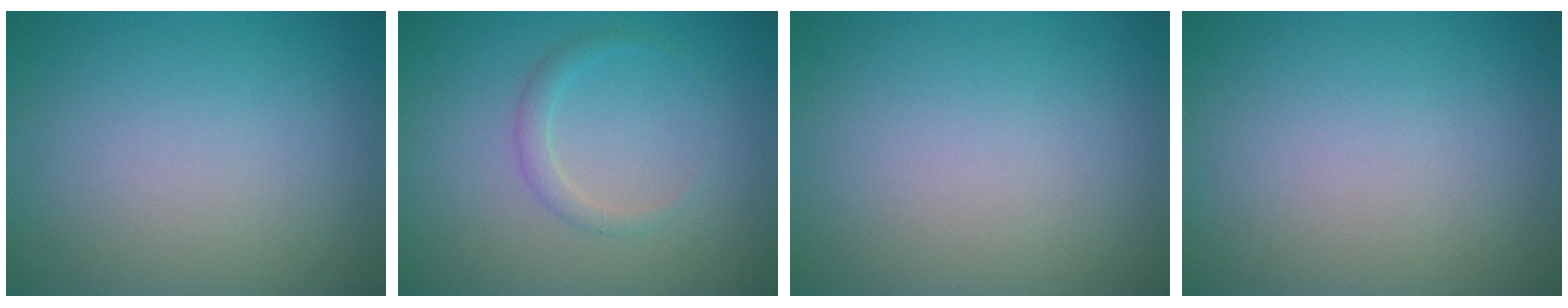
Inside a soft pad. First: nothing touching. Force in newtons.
{"total": 1.3, "press": 1.3, "slide": 0.0}
{"total": 0.0}
{"total": 0.0}